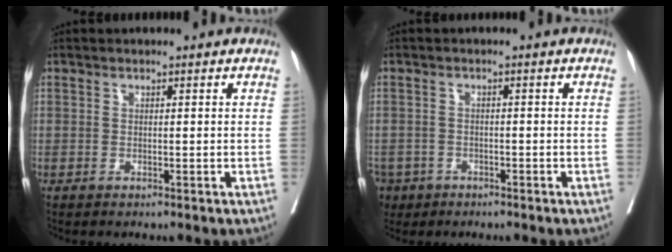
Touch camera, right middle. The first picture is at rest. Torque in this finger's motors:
{"motor_torque": [1.20, -0.93, 1.05, 0.21]}